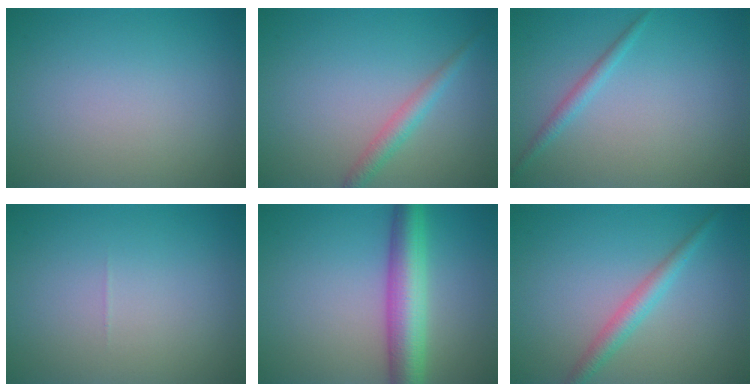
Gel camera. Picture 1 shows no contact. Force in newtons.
{"total": 1.9, "press": 1.9, "slide": 0.1}
{"total": 1.3, "press": 1.3, "slide": 0.0}
{"total": 0.0}
{"total": 6.3, "press": 6.3, "slide": 0.1}
{"total": 2.3, "press": 2.3, "slide": 0.1}